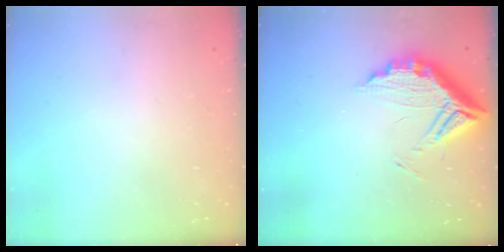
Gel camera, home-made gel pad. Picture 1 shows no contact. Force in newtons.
{"total": 13.0, "press": 12.9, "slide": 1.5}